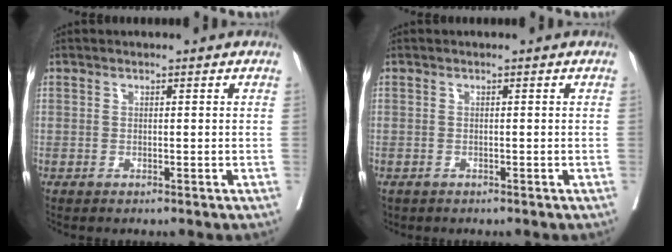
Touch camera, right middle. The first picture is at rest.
{"total": 1.0, "force": [-0.8, 0.5, 0.2], "torque": [-0.012, -0.001, -0.013]}